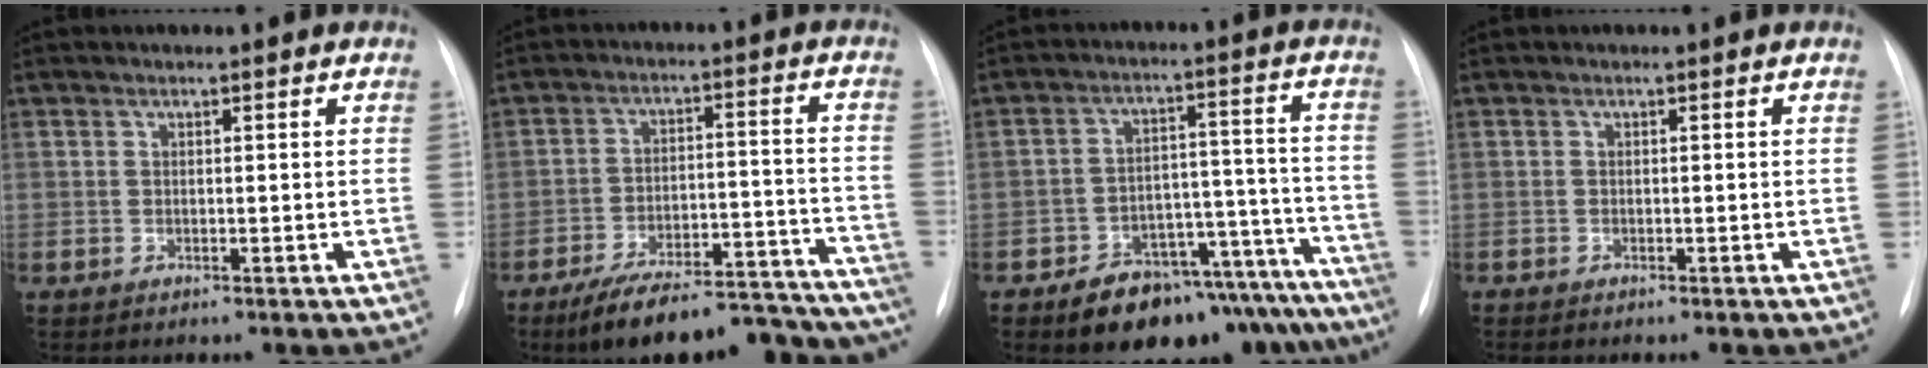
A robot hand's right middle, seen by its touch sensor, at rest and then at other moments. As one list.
[{"total": 23.1, "force": [-20.3, 6.3, 9.1], "torque": [-0.096, 0.029, -0.281]}, {"total": 16.7, "force": [-13.5, 7.2, 6.7], "torque": [-0.034, 0.059, -0.181]}, {"total": 0.0}]